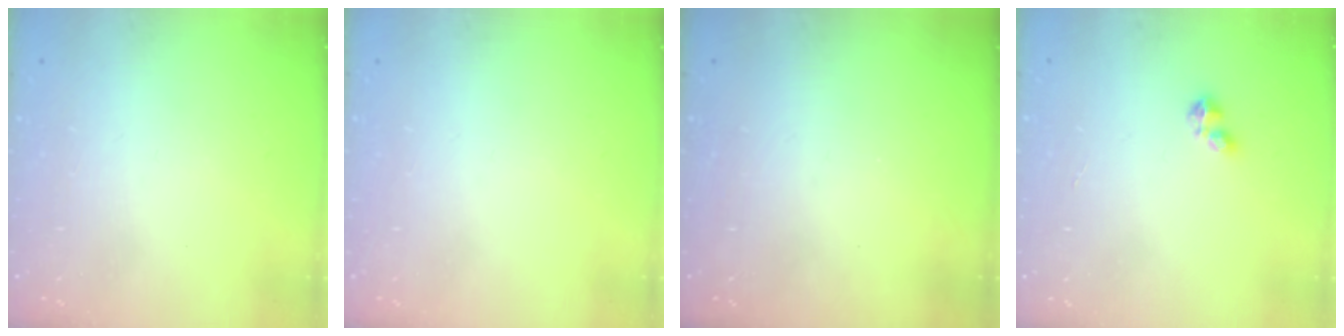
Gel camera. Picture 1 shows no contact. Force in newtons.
{"total": 0.0}
{"total": 0.0}
{"total": 2.4, "press": 2.4, "slide": 0.4}